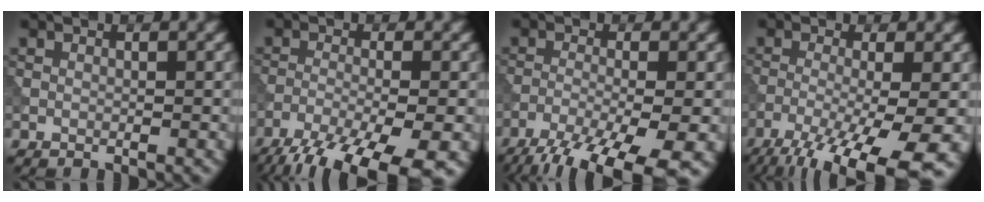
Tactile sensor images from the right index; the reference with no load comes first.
{"total": 11.6, "force": [-8.5, 2.8, 7.3], "torque": [-0.139, -0.043, -0.130]}
{"total": 10.5, "force": [-7.4, 2.4, 7.1], "torque": [-0.128, -0.034, -0.118]}
{"total": 11.4, "force": [-6.3, 2.9, 9.1], "torque": [-0.151, -0.017, -0.097]}